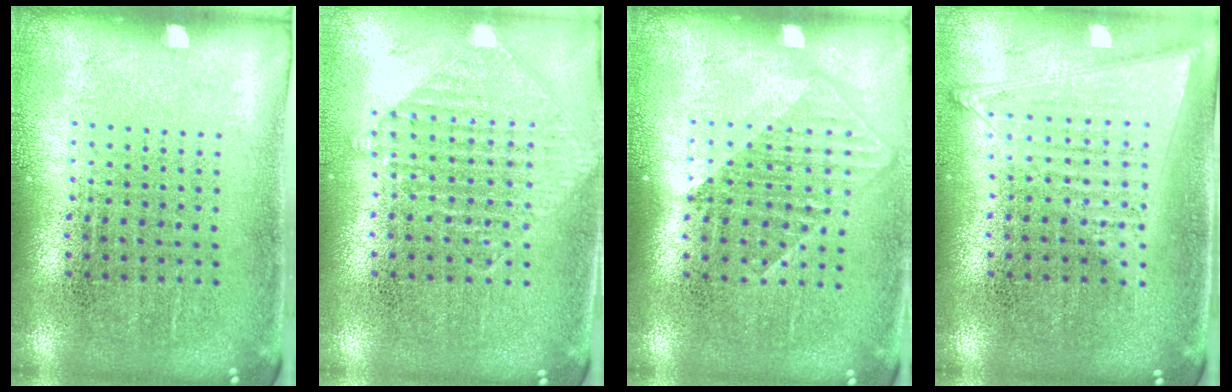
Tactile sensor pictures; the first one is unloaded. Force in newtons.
{"total": 0.9, "press": 0.9, "slide": 0.0}
{"total": 1.3, "press": 0.9, "slide": 0.9}
{"total": 1.2, "press": 1.2, "slide": 0.2}